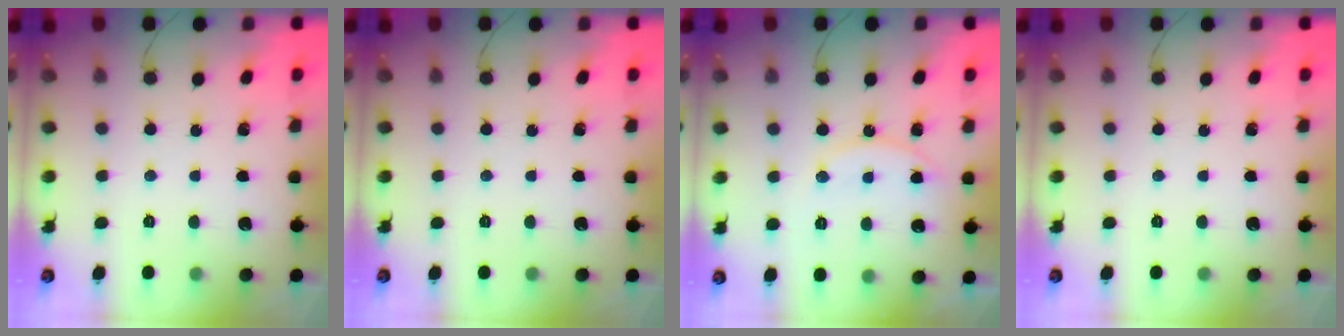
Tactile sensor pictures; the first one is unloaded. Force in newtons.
{"total": 0.0}
{"total": 11.7, "press": 11.7, "slide": 0.8}
{"total": 0.0}